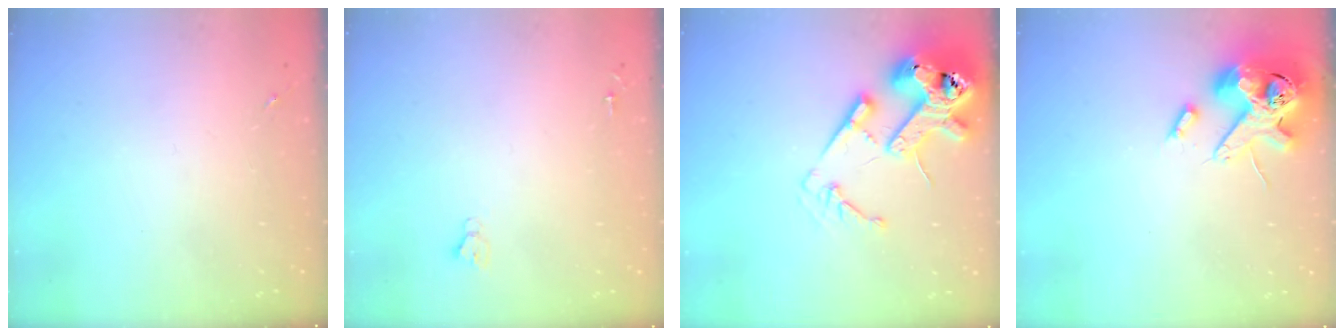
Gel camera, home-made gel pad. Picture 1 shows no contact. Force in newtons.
{"total": 2.7, "press": 2.7, "slide": 0.0}
{"total": 18.0, "press": 17.9, "slide": 2.6}
{"total": 15.3, "press": 15.1, "slide": 2.6}